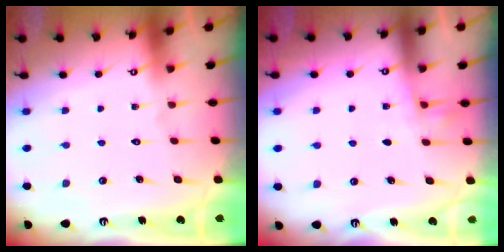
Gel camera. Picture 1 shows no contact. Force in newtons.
{"total": 2.7, "press": 2.5, "slide": 1.2}